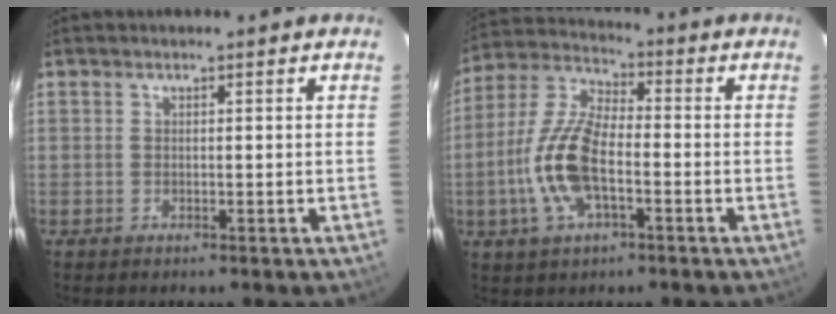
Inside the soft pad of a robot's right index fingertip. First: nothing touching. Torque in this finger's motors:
{"motor_torque": [1.66, -0.48, 0.38, 0.14]}